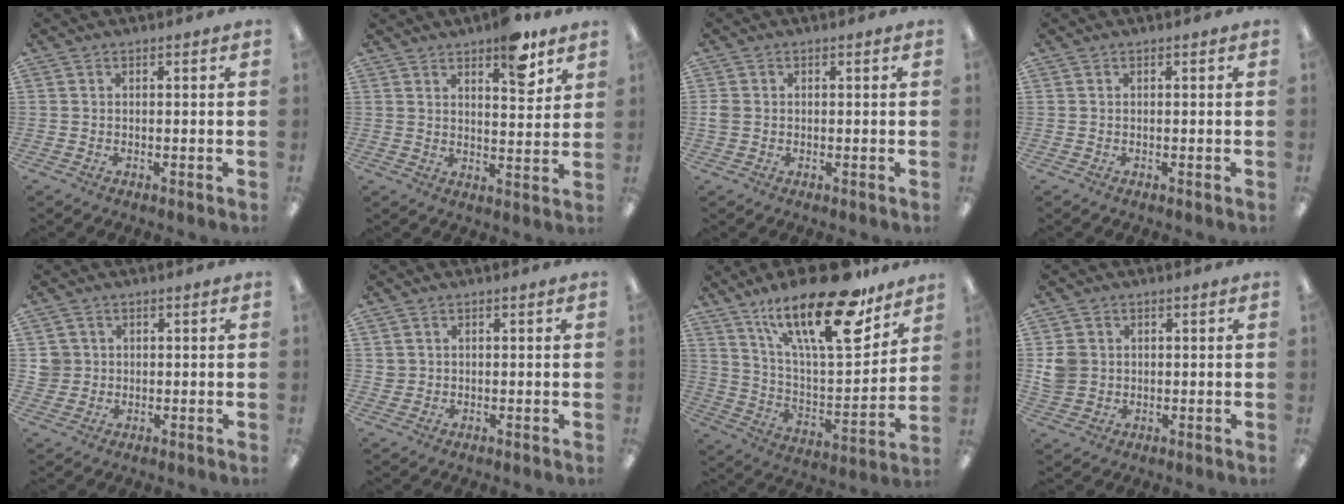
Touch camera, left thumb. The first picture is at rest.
{"total": 9.0, "force": [6.3, 3.2, 5.6], "torque": [-0.060, -0.039, 0.102]}
{"total": 1.9, "force": [0.0, 1.7, 0.9], "torque": [-0.017, 0.004, -0.001]}
{"total": 0.0}
{"total": 3.5, "force": [0.7, 3.5, 0.3], "torque": [-0.007, 0.003, 0.012]}
{"total": 1.5, "force": [0.6, 1.4, 0.1], "torque": [-0.004, 0.002, 0.012]}
{"total": 26.2, "force": [16.8, 8.6, 18.1], "torque": [-0.278, -0.098, 0.281]}
{"total": 5.0, "force": [0.7, 4.7, 1.4], "torque": [-0.017, 0.006, 0.014]}